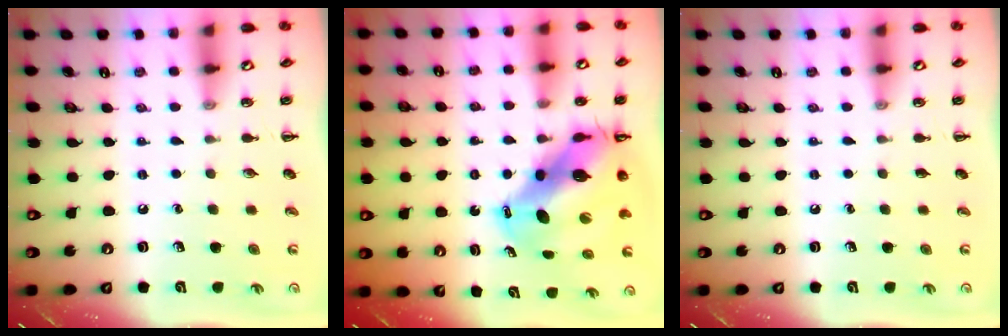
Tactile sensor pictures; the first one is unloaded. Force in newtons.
{"total": 13.6, "press": 12.9, "slide": 4.1}
{"total": 0.0}